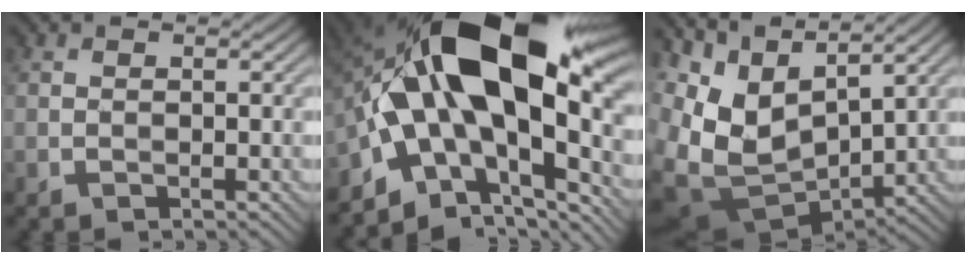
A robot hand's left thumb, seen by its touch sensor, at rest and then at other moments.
{"total": 19.4, "force": [0.8, 11.3, 15.7], "torque": [-0.292, -0.001, 0.015]}
{"total": 10.8, "force": [2.8, 6.5, 8.2], "torque": [-0.188, -0.009, 0.063]}